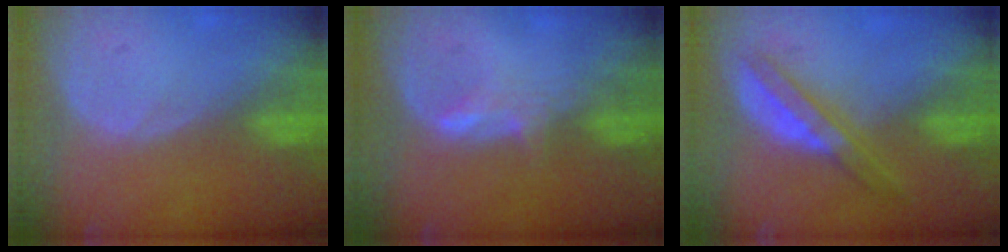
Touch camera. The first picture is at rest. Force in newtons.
{"total": 2.3, "press": 2.3, "slide": 0.4}
{"total": 5.0, "press": 4.8, "slide": 1.4}